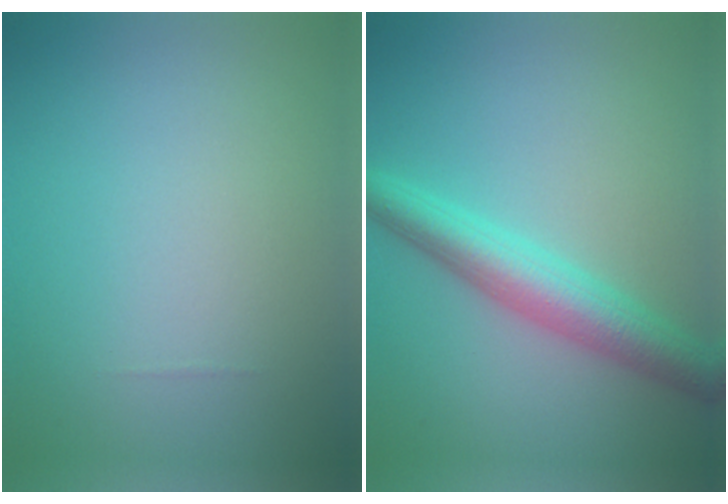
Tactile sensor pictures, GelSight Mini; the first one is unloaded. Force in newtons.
{"total": 5.0, "press": 5.0, "slide": 0.2}